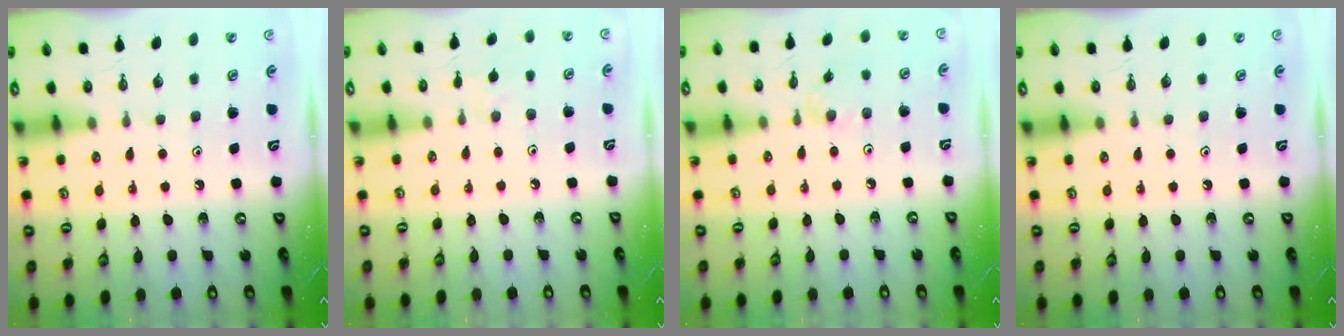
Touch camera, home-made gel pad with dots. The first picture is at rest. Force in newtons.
{"total": 2.6, "press": 2.6, "slide": 0.5}
{"total": 1.6, "press": 1.5, "slide": 0.4}
{"total": 0.0}